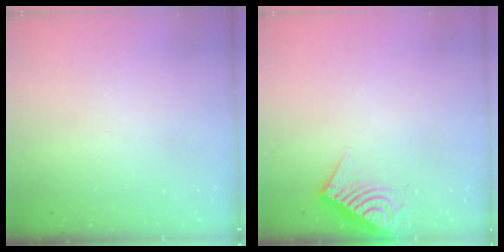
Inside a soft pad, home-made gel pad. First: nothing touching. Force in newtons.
{"total": 7.2, "press": 7.2, "slide": 0.8}